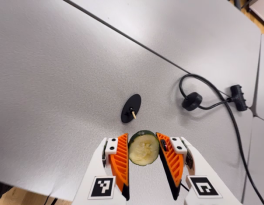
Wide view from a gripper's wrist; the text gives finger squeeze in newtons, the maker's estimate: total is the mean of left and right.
{"total": 4.5, "left": 4.5, "right": 4.4}